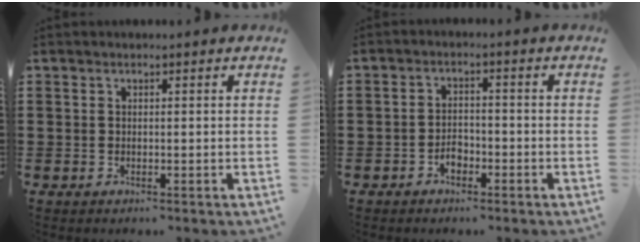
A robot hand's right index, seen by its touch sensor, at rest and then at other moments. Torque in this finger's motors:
{"motor_torque": [2.14, 0.00, 0.03, -0.01]}